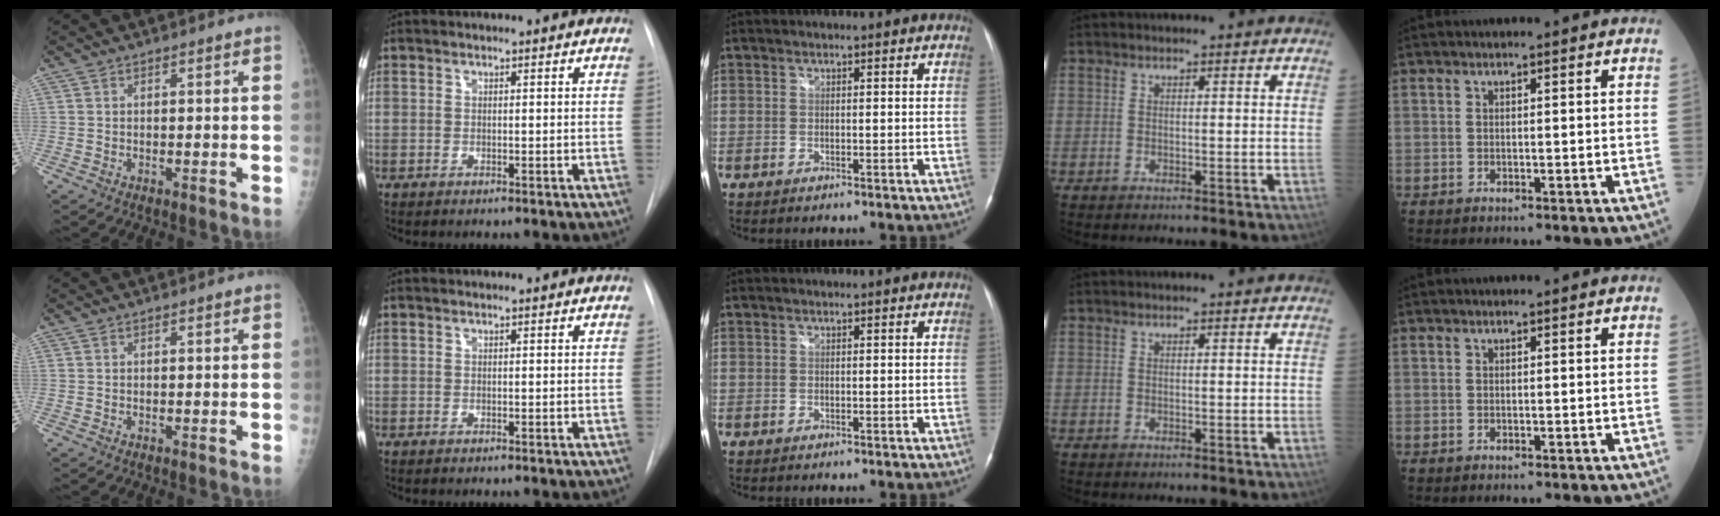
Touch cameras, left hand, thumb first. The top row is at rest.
{}